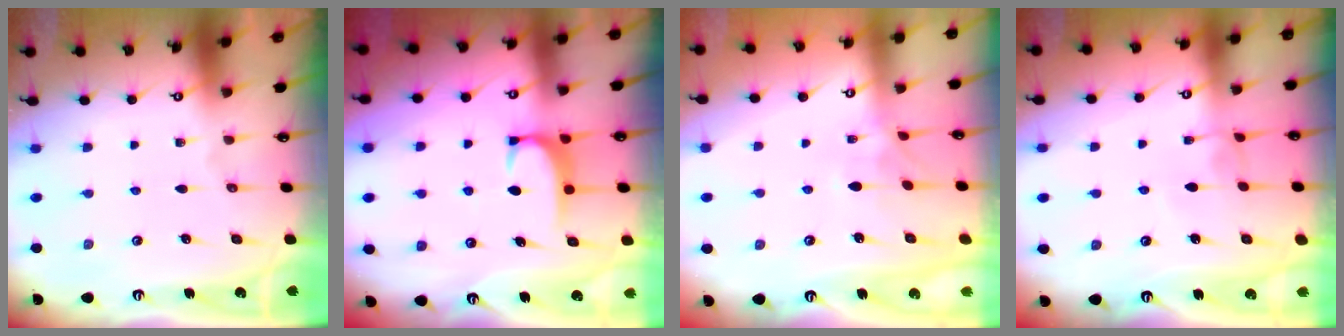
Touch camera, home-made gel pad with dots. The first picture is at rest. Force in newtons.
{"total": 1.6, "press": 1.5, "slide": 0.5}
{"total": 2.8, "press": 2.6, "slide": 0.9}
{"total": 0.0}